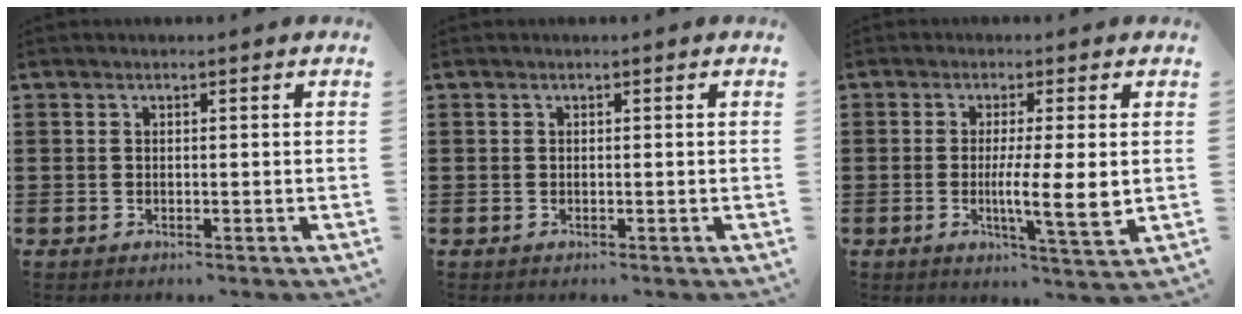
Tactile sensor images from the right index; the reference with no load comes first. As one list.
[{"total": 0.0}, {"total": 7.1, "force": [-0.3, 0.6, 7.1], "torque": [-0.117, -0.015, -0.006]}]